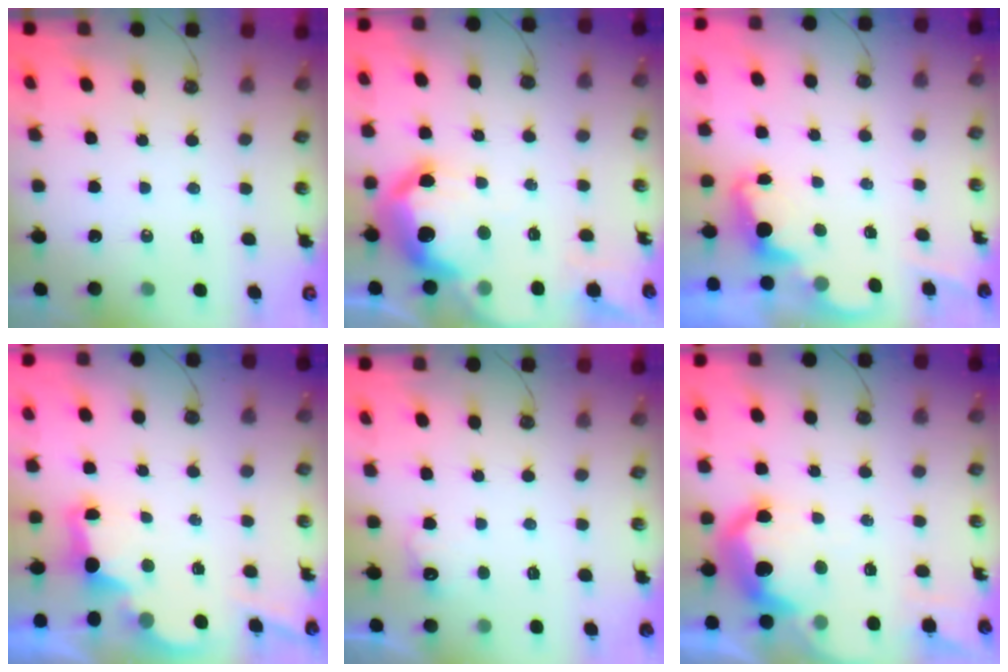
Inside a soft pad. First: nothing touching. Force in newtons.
{"total": 19.1, "press": 19.0, "slide": 1.3}
{"total": 2.3, "press": 2.3, "slide": 0.5}
{"total": 2.8, "press": 2.7, "slide": 0.9}
{"total": 6.1, "press": 6.0, "slide": 1.1}
{"total": 14.6, "press": 14.5, "slide": 1.0}